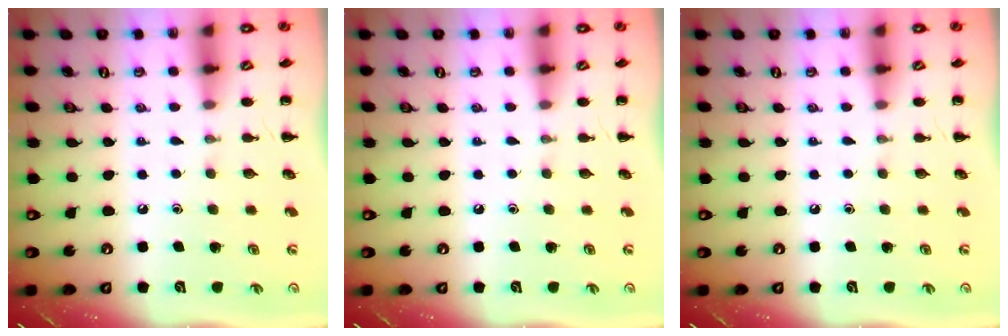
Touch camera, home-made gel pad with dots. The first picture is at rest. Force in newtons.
{"total": 0.0}
{"total": 0.0}